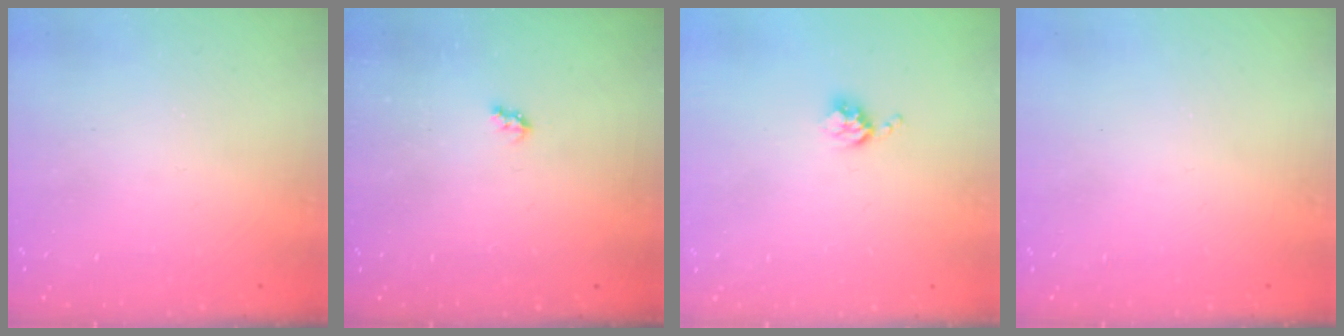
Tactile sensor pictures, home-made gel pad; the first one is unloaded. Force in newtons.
{"total": 2.6, "press": 2.6, "slide": 0.4}
{"total": 3.5, "press": 3.5, "slide": 0.4}
{"total": 0.0}